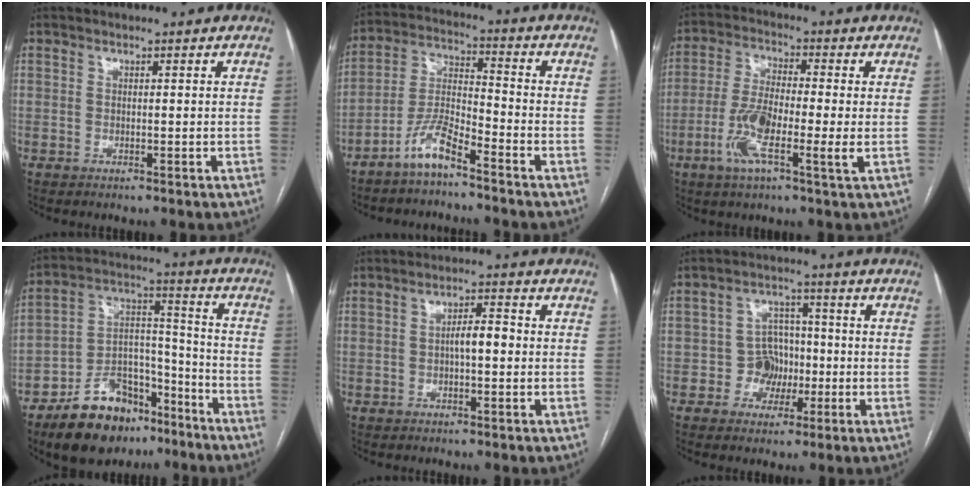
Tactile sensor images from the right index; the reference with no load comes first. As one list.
[{"total": 7.3, "force": [-5.5, 1.2, 4.8], "torque": [-0.109, -0.004, -0.113]}, {"total": 10.1, "force": [-2.5, 1.4, 9.6], "torque": [-0.196, 0.000, -0.053]}, {"total": 15.9, "force": [-11.2, 8.2, 7.7], "torque": [-0.131, 0.040, -0.185]}, {"total": 3.6, "force": [-0.3, 1.0, 3.5], "torque": [-0.058, 0.012, -0.004]}, {"total": 5.7, "force": [-1.3, 5.2, 2.0], "torque": [-0.026, 0.022, -0.020]}]